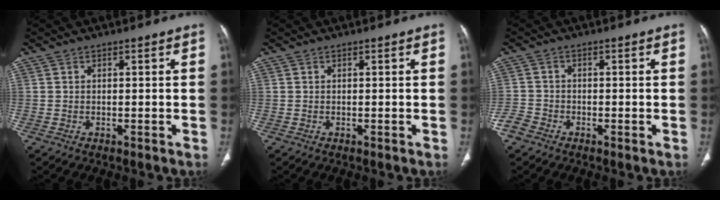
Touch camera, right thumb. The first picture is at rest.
{"total": 0.0}
{"total": 2.7, "force": [-2.0, 1.7, 0.8], "torque": [-0.011, 0.004, -0.046]}